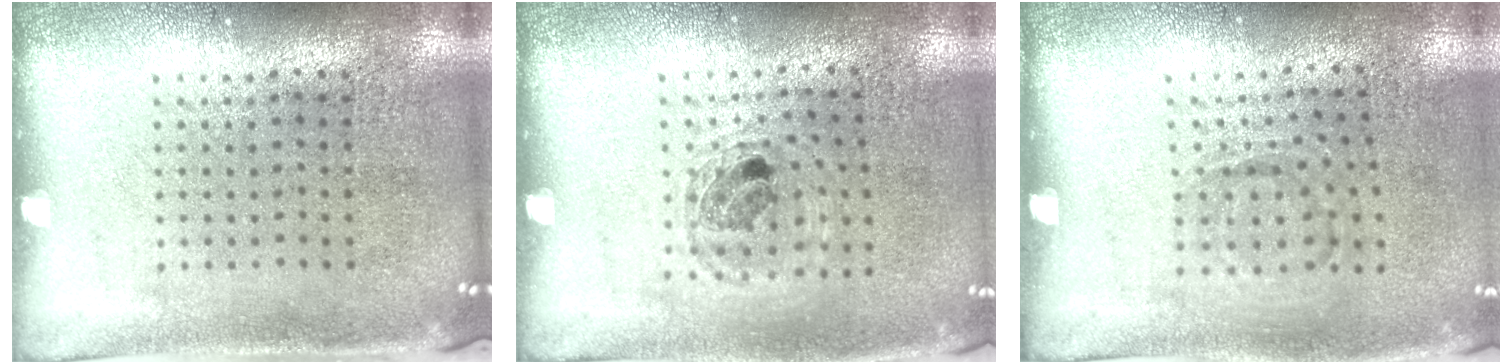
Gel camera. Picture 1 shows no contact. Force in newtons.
{"total": 0.9, "press": 0.9, "slide": 0.0}
{"total": 1.0, "press": 0.7, "slide": 0.7}